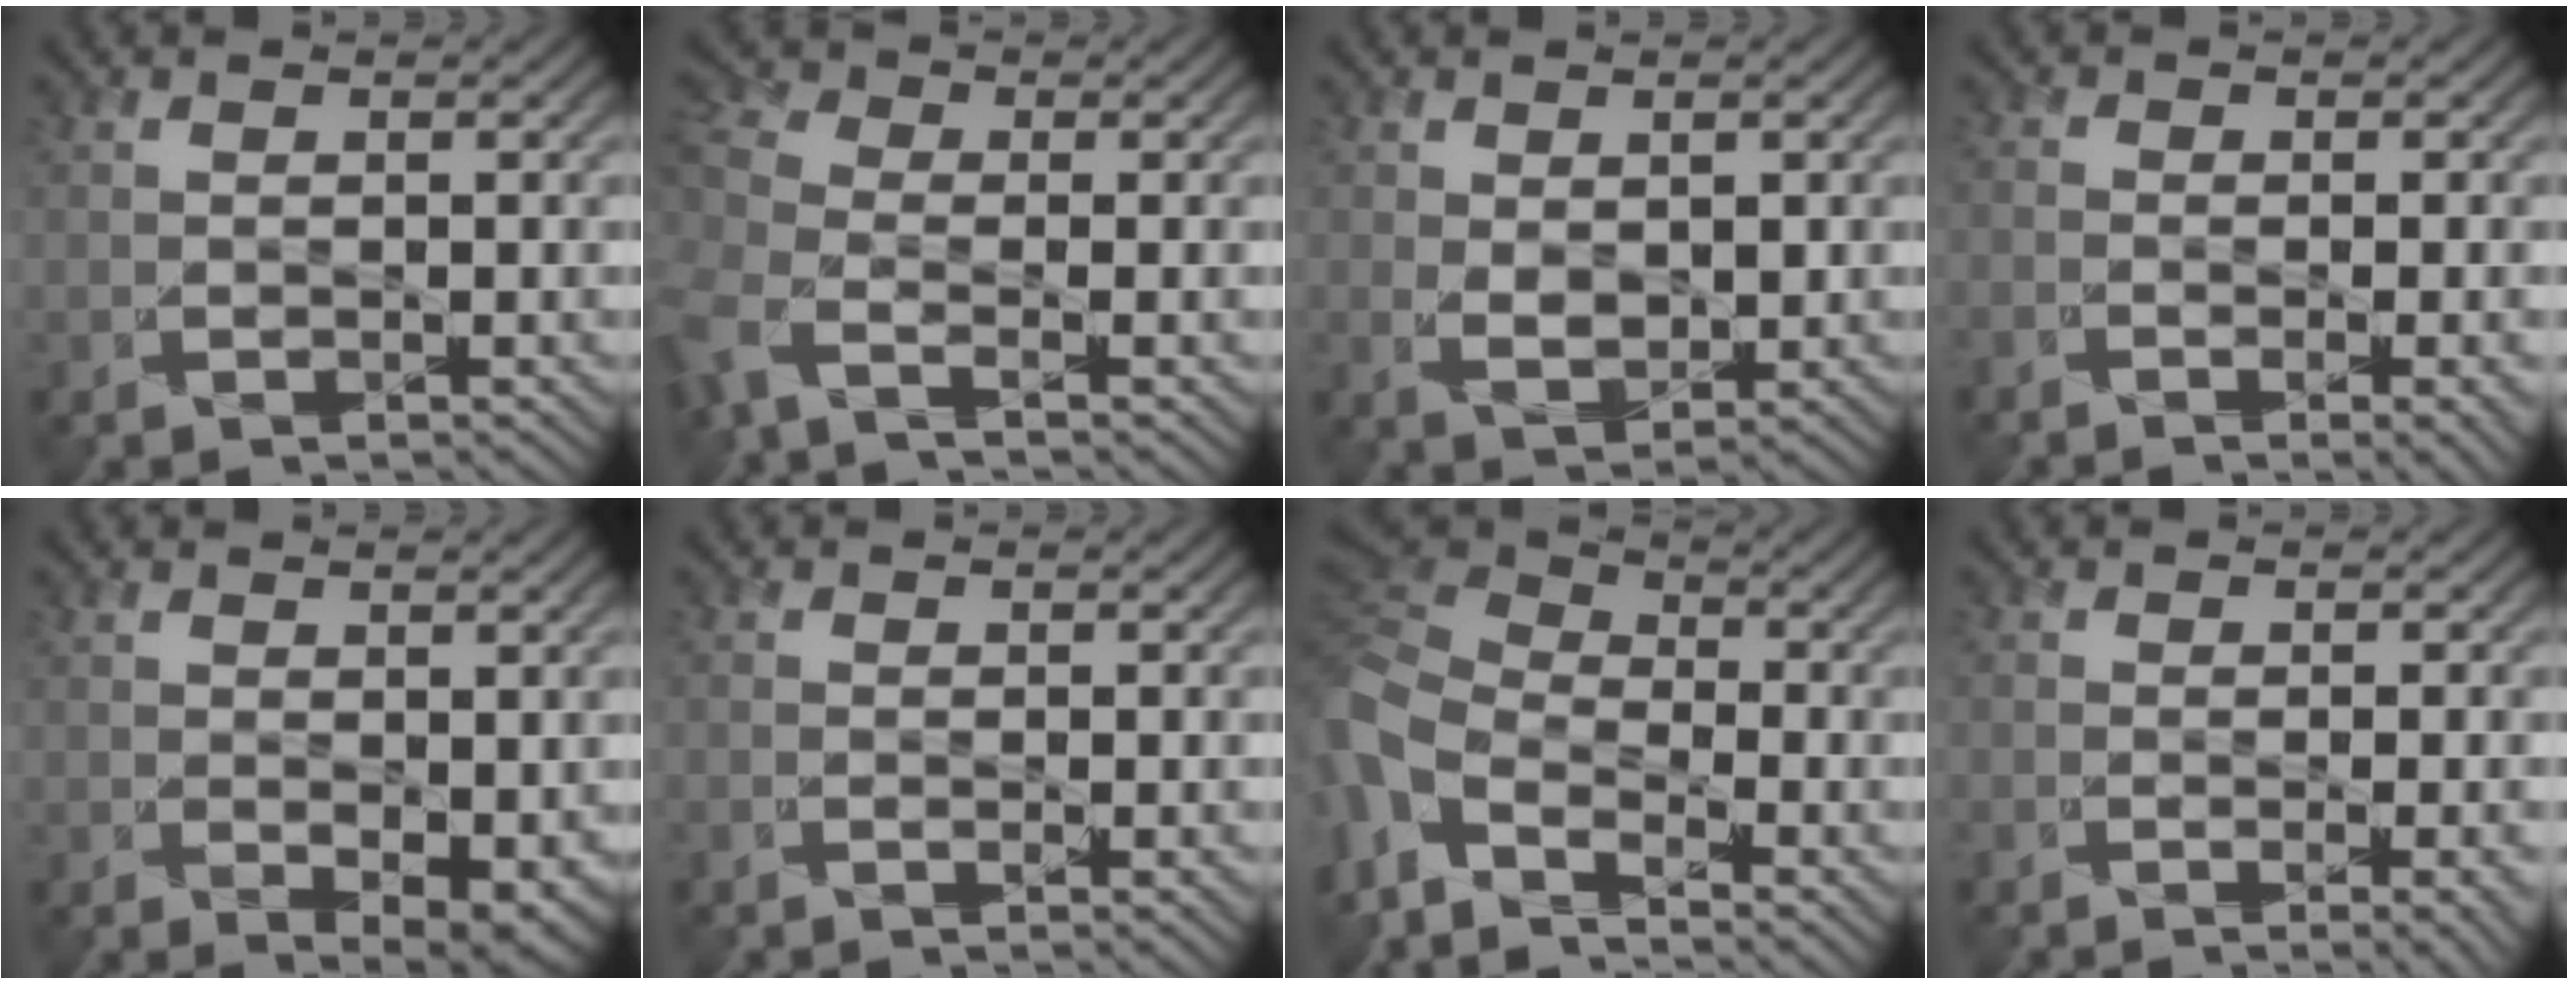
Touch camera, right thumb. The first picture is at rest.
{"total": 7.0, "force": [-2.9, 3.5, 5.3], "torque": [-0.147, -0.016, -0.071]}
{"total": 3.1, "force": [0.6, 1.9, 2.3], "torque": [-0.051, -0.005, 0.016]}
{"total": 4.9, "force": [-2.3, 1.7, 3.9], "torque": [-0.058, -0.008, -0.034]}
{"total": 3.9, "force": [-0.7, 2.0, 3.3], "torque": [-0.054, -0.019, -0.002]}
{"total": 1.2, "force": [-0.6, 0.1, 1.0], "torque": [-0.020, 0.000, -0.013]}
{"total": 11.6, "force": [-5.1, 6.0, 8.5], "torque": [-0.239, -0.015, -0.097]}
{"total": 4.4, "force": [-2.0, 1.3, 3.7], "torque": [-0.042, -0.004, -0.026]}